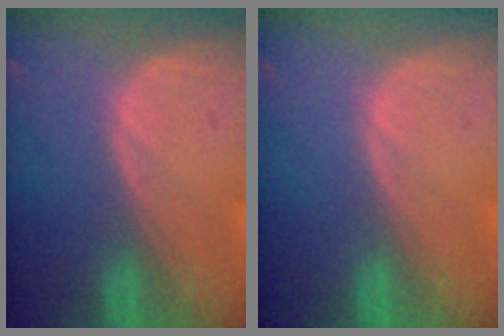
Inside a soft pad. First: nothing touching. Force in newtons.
{"total": 0.0}